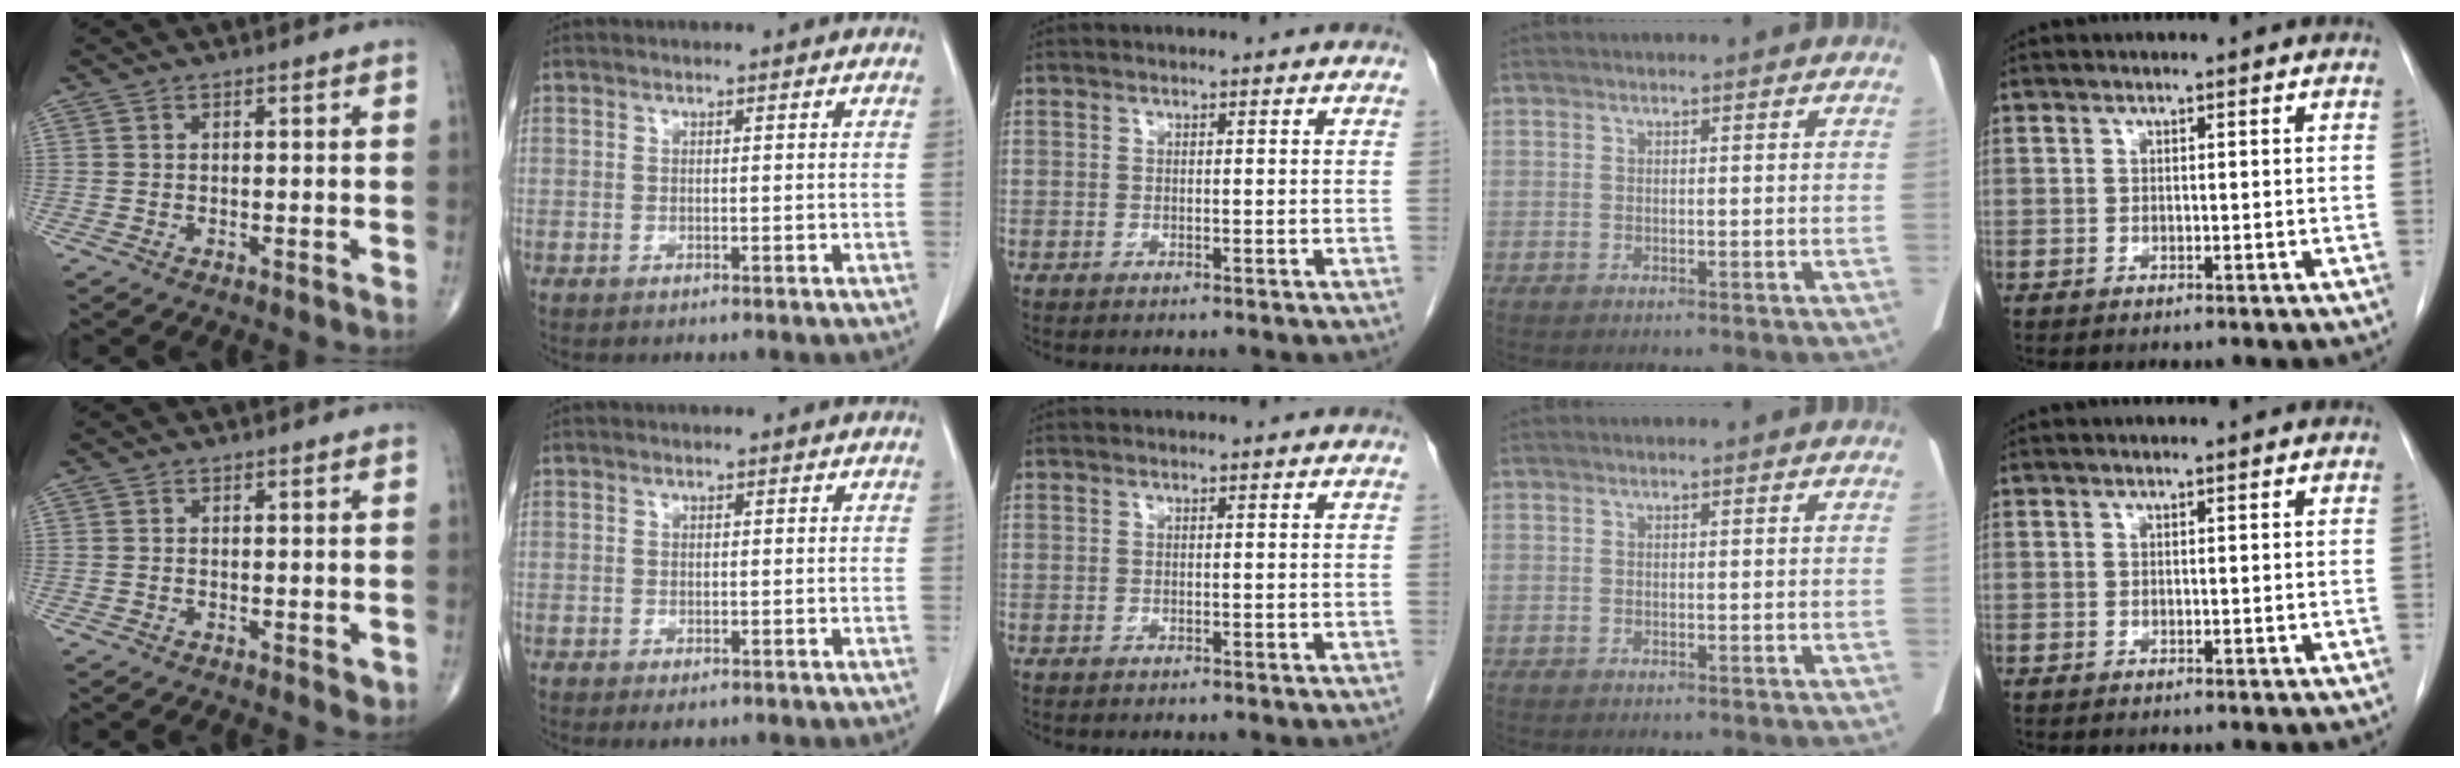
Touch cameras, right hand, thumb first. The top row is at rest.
{"thumb": {"total": 1.6, "force": [-0.5, 0.8, 1.3], "torque": [-0.015, -0.002, -0.008]}, "index": {"total": 1.2, "force": [-0.5, 0.9, 0.6], "torque": [-0.004, 0.002, -0.003]}}